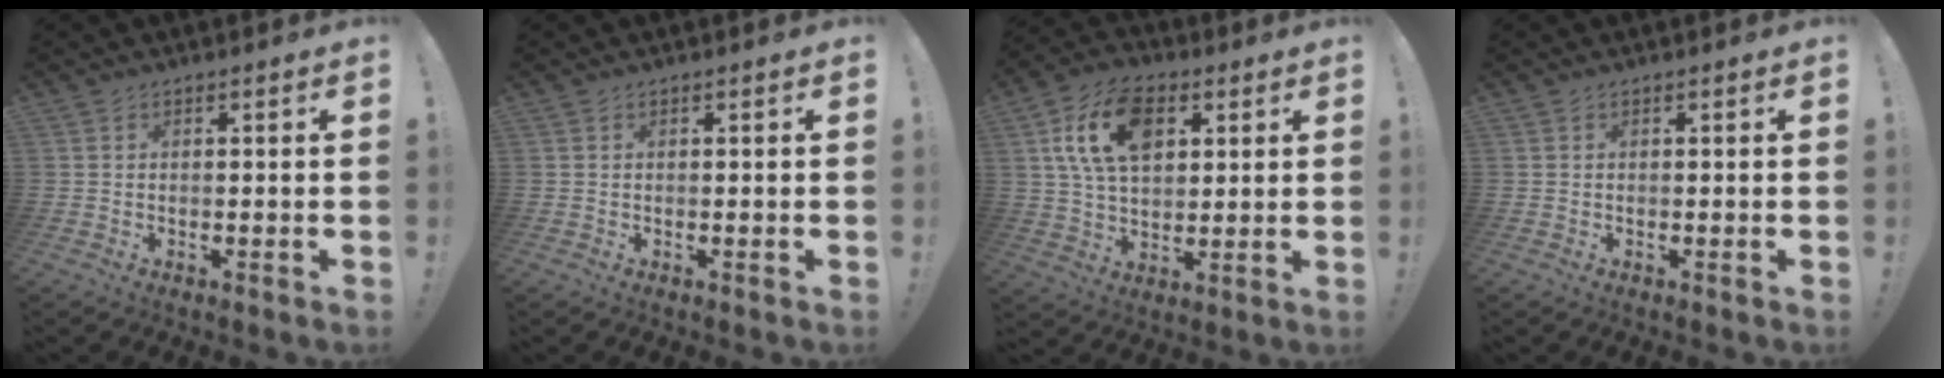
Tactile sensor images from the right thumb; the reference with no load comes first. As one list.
[{"total": 0.0}, {"total": 16.7, "force": [6.2, 10.7, 11.2], "torque": [-0.186, -0.005, 0.116]}, {"total": 0.0}]